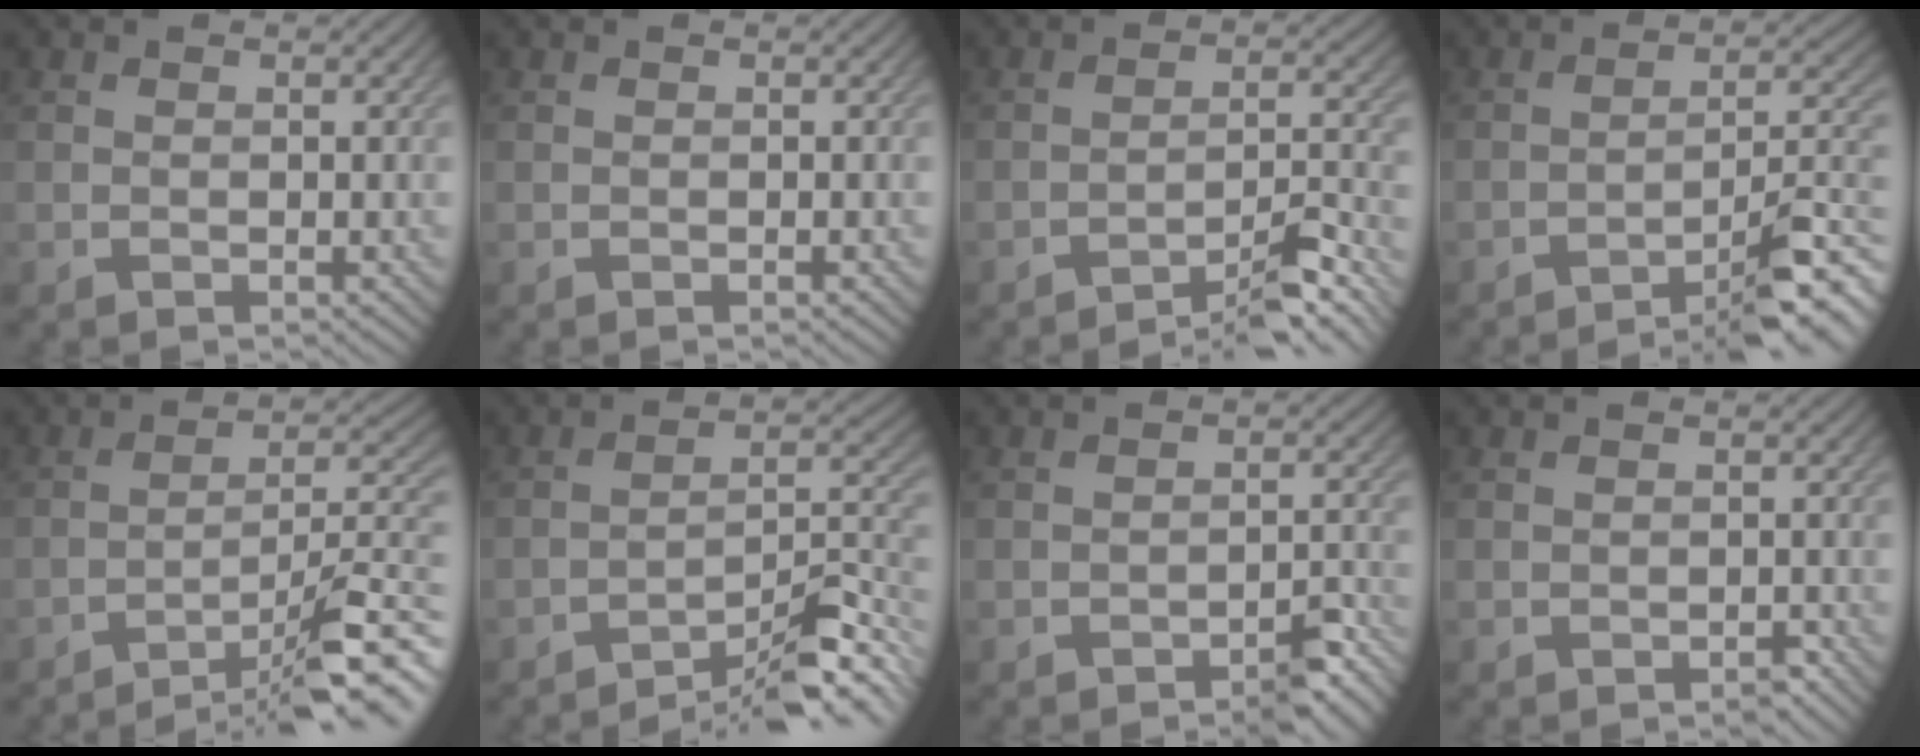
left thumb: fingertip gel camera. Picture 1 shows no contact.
{"total": 0.0}
{"total": 7.6, "force": [-6.0, 1.3, 4.6], "torque": [-0.064, 0.017, -0.092]}
{"total": 10.1, "force": [-6.9, 1.7, 7.2], "torque": [-0.104, 0.019, -0.104]}
{"total": 12.6, "force": [-8.7, 2.1, 8.9], "torque": [-0.132, 0.017, -0.129]}
{"total": 9.9, "force": [-7.4, 2.0, 6.2], "torque": [-0.086, 0.014, -0.122]}
{"total": 4.0, "force": [-2.9, 1.0, 2.5], "torque": [-0.031, 0.006, -0.038]}
{"total": 0.9, "force": [-0.7, 0.2, 0.4], "torque": [-0.005, -0.001, -0.012]}